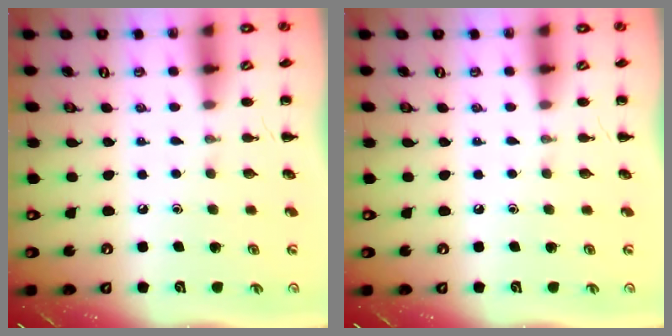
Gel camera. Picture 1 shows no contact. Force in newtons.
{"total": 0.0}